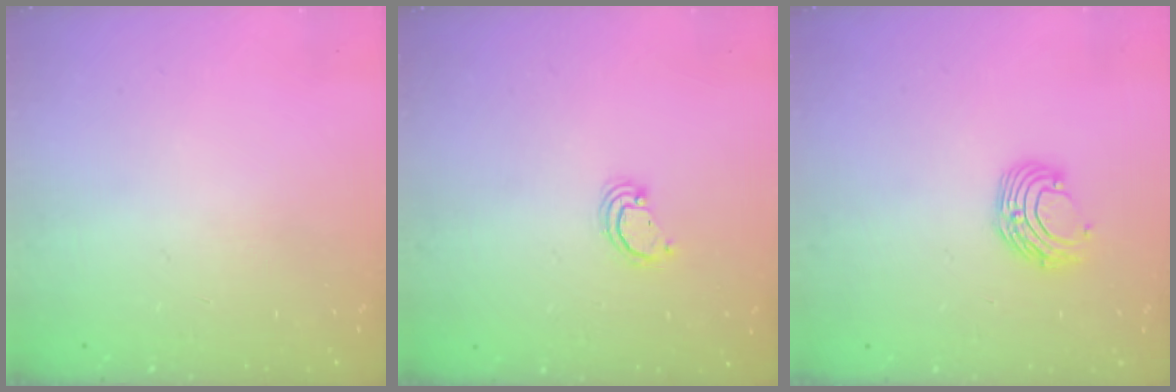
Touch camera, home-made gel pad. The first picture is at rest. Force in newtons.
{"total": 2.1, "press": 2.1, "slide": 0.1}
{"total": 8.8, "press": 8.8, "slide": 0.9}